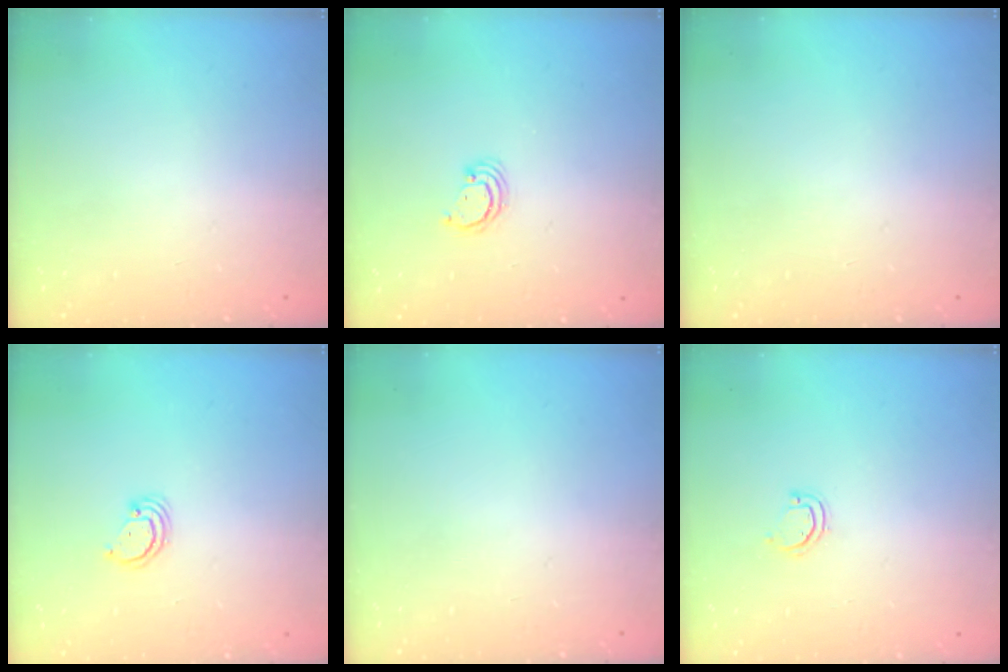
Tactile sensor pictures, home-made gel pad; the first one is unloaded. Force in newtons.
{"total": 2.6, "press": 2.6, "slide": 0.3}
{"total": 0.0}
{"total": 2.4, "press": 2.4, "slide": 0.2}
{"total": 0.0}
{"total": 3.1, "press": 3.1, "slide": 0.2}